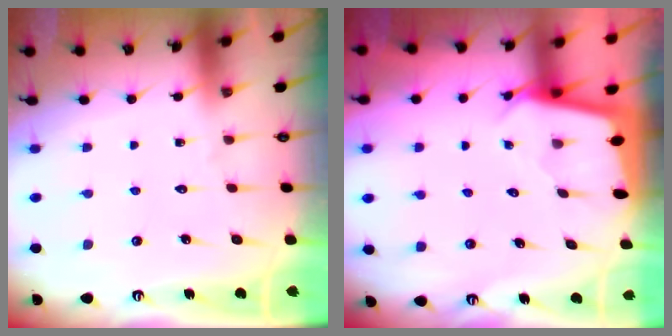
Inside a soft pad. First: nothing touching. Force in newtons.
{"total": 2.5, "press": 2.5, "slide": 0.1}